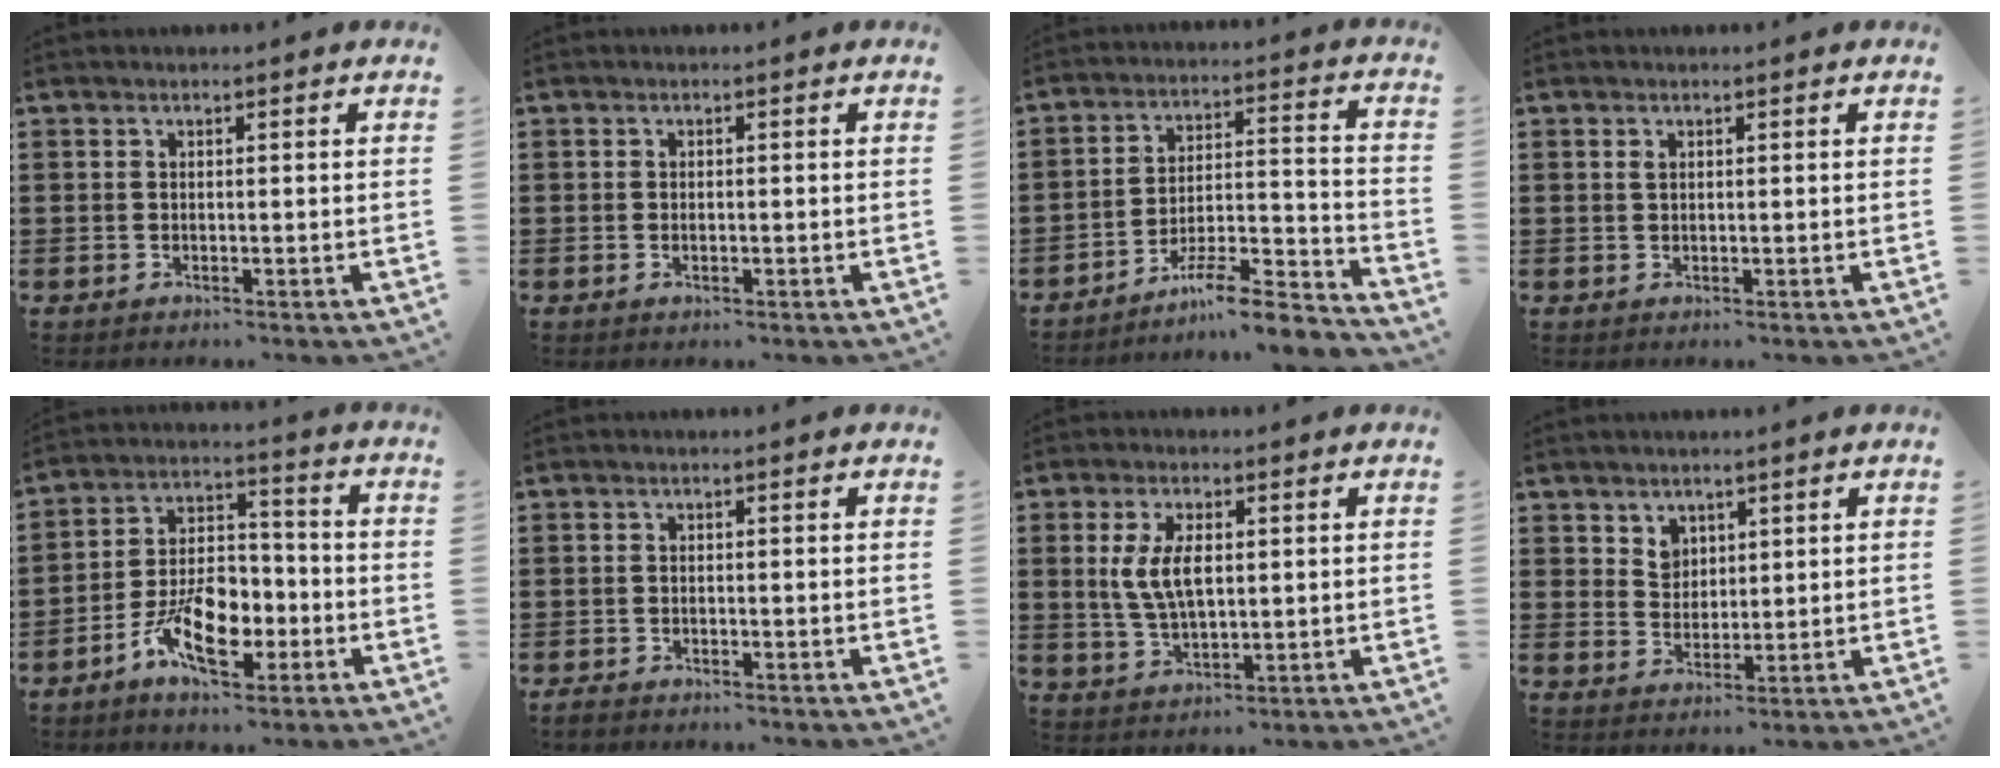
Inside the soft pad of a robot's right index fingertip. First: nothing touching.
{"total": 0.6, "force": [-0.1, 0.3, 0.5], "torque": [-0.012, -0.002, -0.001]}
{"total": 8.3, "force": [-7.4, 1.0, 3.6], "torque": [-0.049, 0.014, -0.139]}
{"total": 0.7, "force": [0.3, 0.4, 0.5], "torque": [-0.013, 0.000, 0.006]}
{"total": 10.4, "force": [-4.5, 5.8, 7.4], "torque": [-0.134, 0.011, -0.079]}
{"total": 0.9, "force": [-0.9, 0.3, 0.0], "torque": [-0.004, 0.000, -0.019]}
{"total": 6.6, "force": [0.9, 3.2, 5.7], "torque": [-0.129, 0.007, 0.010]}
{"total": 3.6, "force": [2.5, 2.5, 0.5], "torque": [-0.021, 0.007, 0.047]}